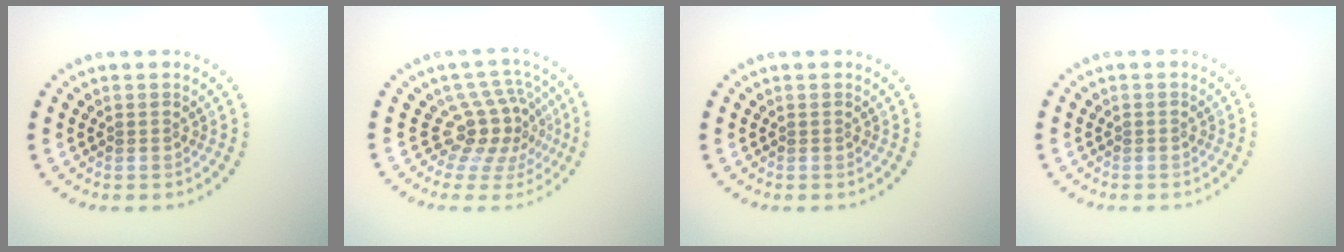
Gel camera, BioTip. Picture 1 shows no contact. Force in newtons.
{"total": 4.2, "press": 2.9, "slide": 3.0}
{"total": 0.0}
{"total": 0.0}